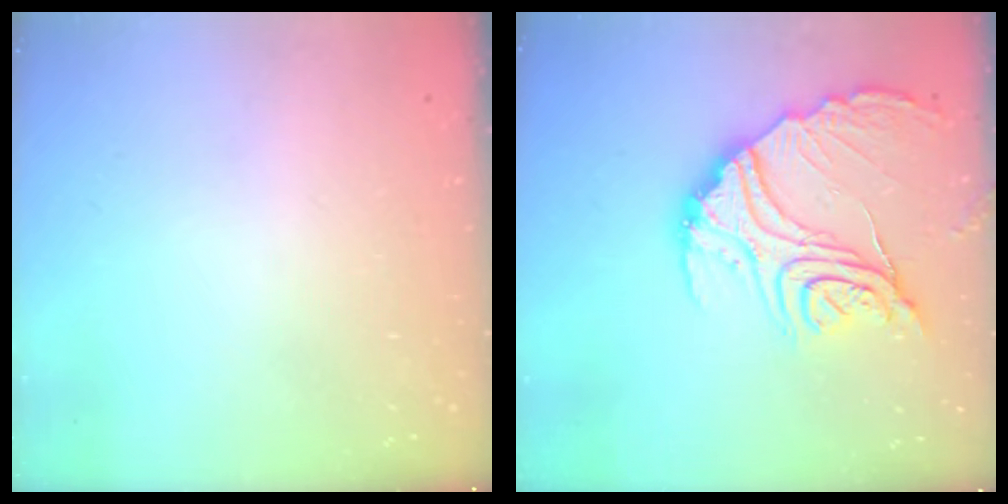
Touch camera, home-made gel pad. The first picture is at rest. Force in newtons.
{"total": 20.8, "press": 20.7, "slide": 1.8}